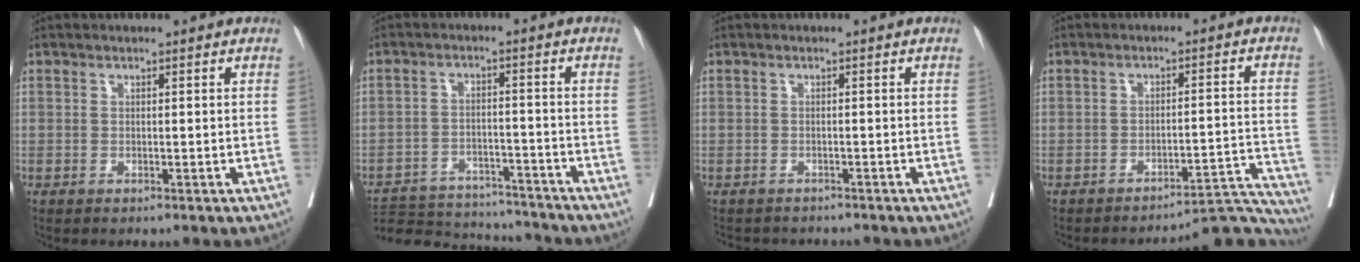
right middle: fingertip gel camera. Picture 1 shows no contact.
{"total": 14.2, "force": [-13.5, 3.6, 2.7], "torque": [-0.046, 0.009, -0.191]}
{"total": 4.1, "force": [-3.8, 1.6, 0.2], "torque": [0.002, -0.003, -0.052]}
{"total": 11.5, "force": [-11.5, -0.1, 0.6], "torque": [0.025, 0.030, -0.143]}